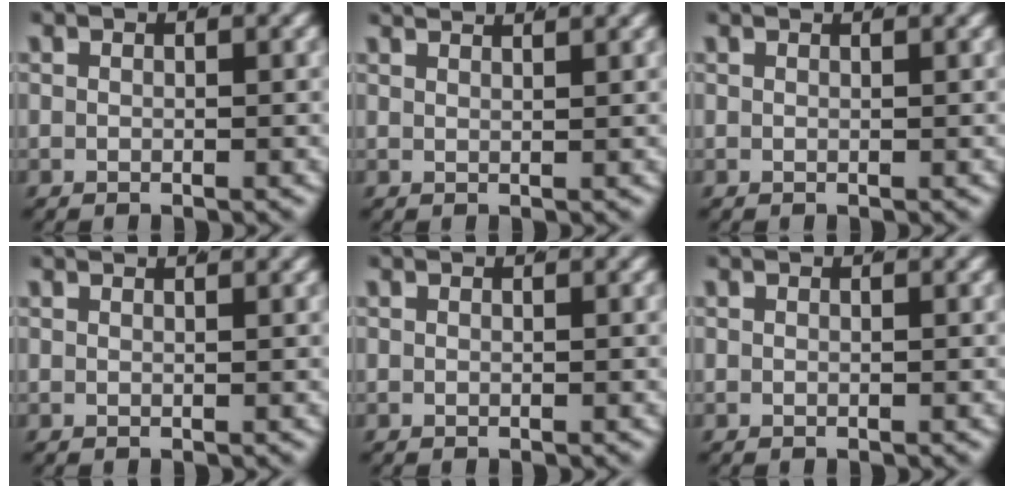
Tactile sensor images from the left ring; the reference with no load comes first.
{"total": 2.6, "force": [2.4, -0.3, 0.9], "torque": [-0.010, 0.003, 0.040]}
{"total": 0.7, "force": [0.6, -0.3, 0.1], "torque": [0.005, 0.002, 0.009]}
{"total": 1.1, "force": [1.0, -0.4, 0.3], "torque": [0.003, 0.001, 0.016]}
{"total": 0.0}
{"total": 0.0}